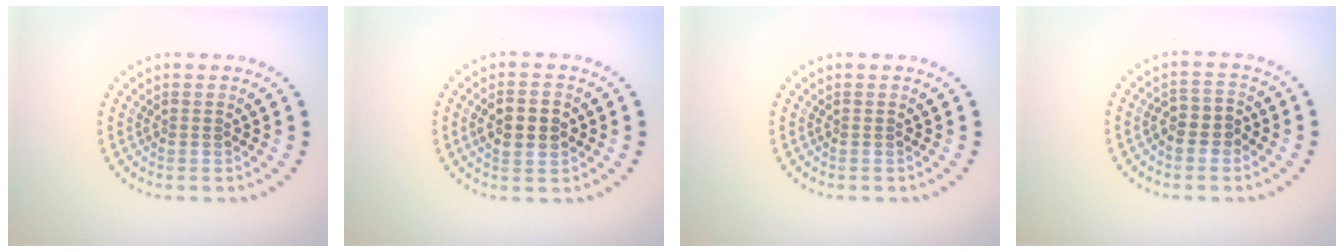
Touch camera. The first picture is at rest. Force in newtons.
{"total": 4.2, "press": 4.2, "slide": 0.1}
{"total": 0.0}
{"total": 2.5, "press": 2.3, "slide": 0.9}